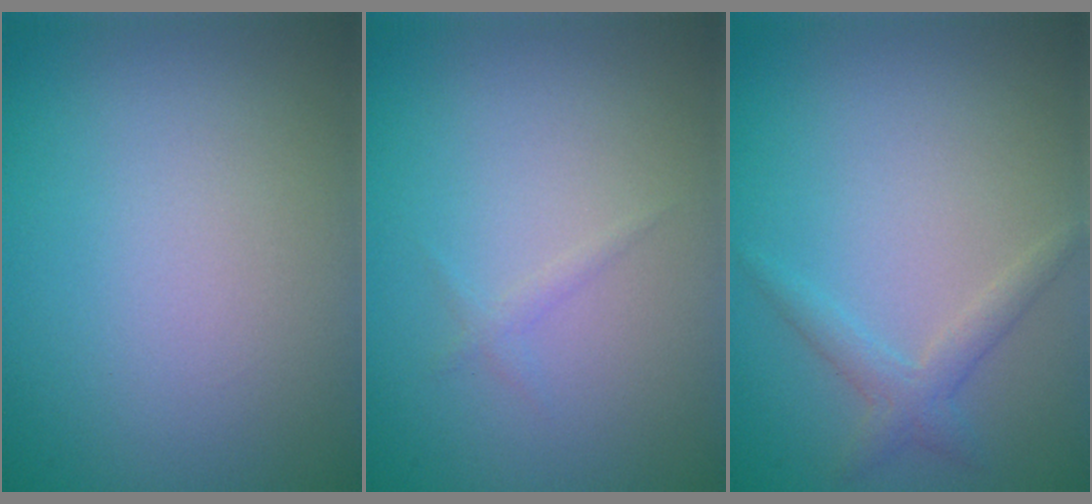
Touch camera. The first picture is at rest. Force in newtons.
{"total": 1.2, "press": 1.2, "slide": 0.2}
{"total": 1.8, "press": 1.8, "slide": 0.1}